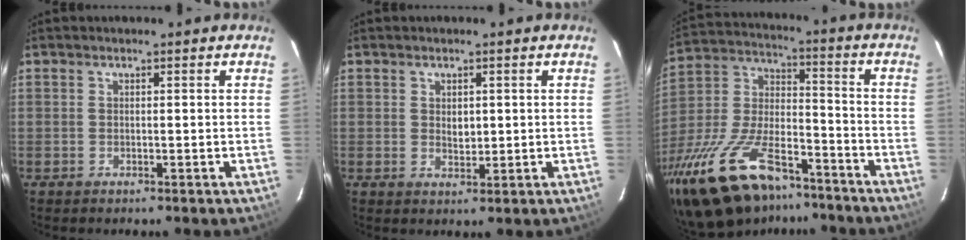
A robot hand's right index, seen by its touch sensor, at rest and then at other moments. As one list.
[{"total": 2.5, "force": [0.4, 1.7, 1.8], "torque": [-0.027, 0.000, 0.009]}, {"total": 26.8, "force": [-18.7, 11.3, 15.5], "torque": [-0.320, -0.018, -0.306]}]